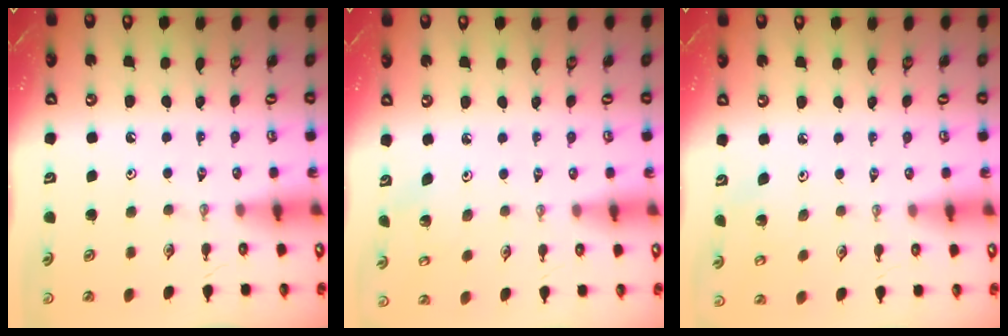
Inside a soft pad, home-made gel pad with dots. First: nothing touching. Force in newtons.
{"total": 3.7, "press": 3.7, "slide": 0.3}
{"total": 3.5, "press": 3.5, "slide": 0.3}